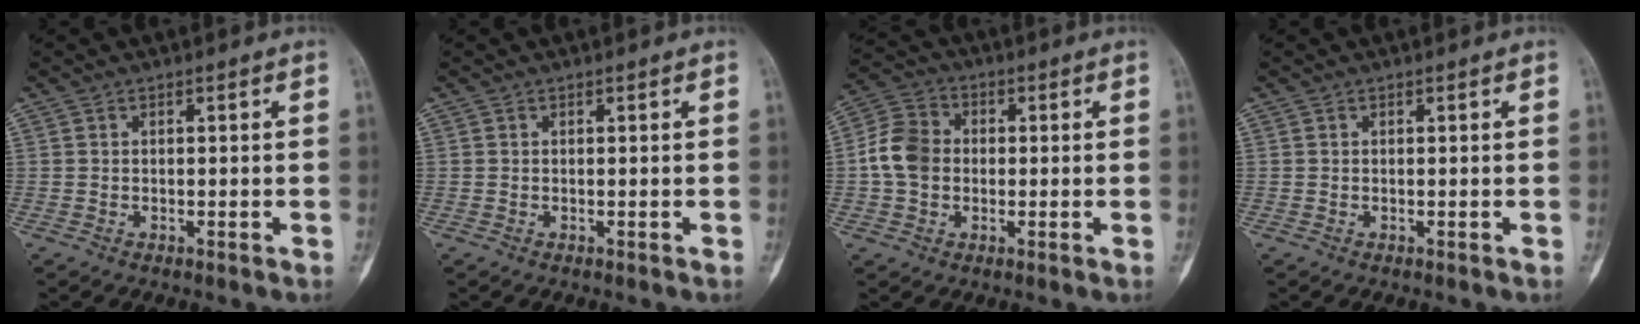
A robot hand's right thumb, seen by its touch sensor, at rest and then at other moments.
{"total": 0.0}
{"total": 8.3, "force": [-0.3, 6.7, 4.8], "torque": [-0.081, 0.022, -0.017]}
{"total": 0.0}